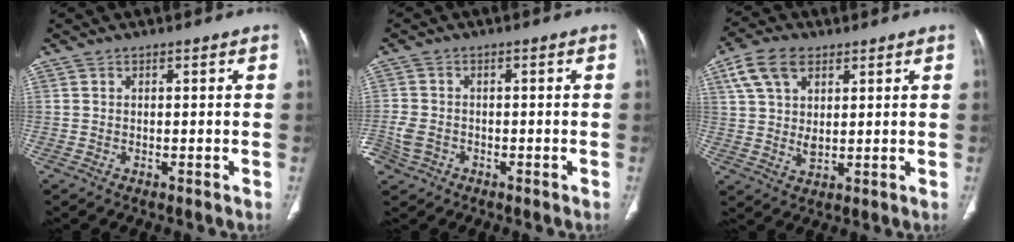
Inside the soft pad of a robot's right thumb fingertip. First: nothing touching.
{"total": 5.9, "force": [-2.8, 4.7, 2.5], "torque": [-0.061, 0.019, -0.045]}
{"total": 9.7, "force": [4.4, 5.7, 6.5], "torque": [-0.122, -0.005, 0.085]}